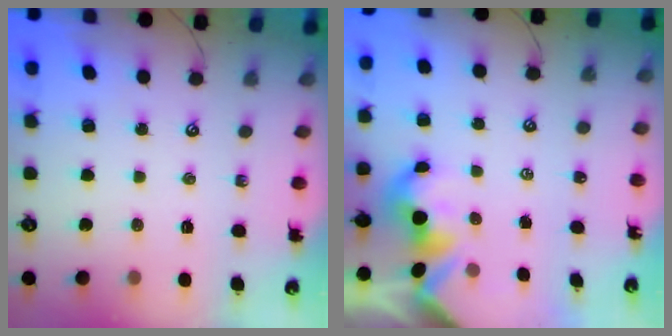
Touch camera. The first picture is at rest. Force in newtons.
{"total": 2.4, "press": 2.3, "slide": 0.3}